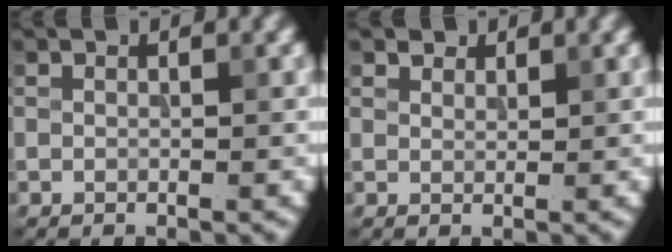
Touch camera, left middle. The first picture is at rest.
{"total": 1.5, "force": [1.3, 0.7, 0.2], "torque": [-0.007, -0.007, 0.025]}